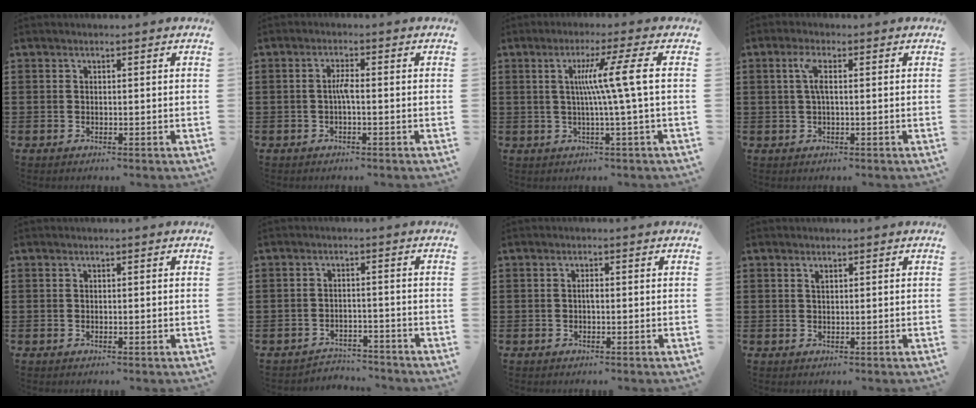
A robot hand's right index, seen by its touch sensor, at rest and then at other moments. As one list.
[{"total": 2.3, "force": [-0.4, 0.3, 2.2], "torque": [-0.051, -0.001, -0.012]}, {"total": 8.0, "force": [0.6, -1.2, 7.9], "torque": [-0.148, 0.000, -0.003]}, {"total": 2.9, "force": [0.4, 0.7, 2.8], "torque": [-0.058, 0.005, 0.004]}, {"total": 0.0}, {"total": 3.3, "force": [-3.2, 0.5, -0.2], "torque": [-0.004, 0.001, -0.070]}, {"total": 1.0, "force": [-0.1, 0.3, 0.9], "torque": [-0.019, -0.003, -0.002]}, {"total": 0.8, "force": [0.4, 0.3, 0.6], "torque": [-0.014, 0.002, 0.008]}]